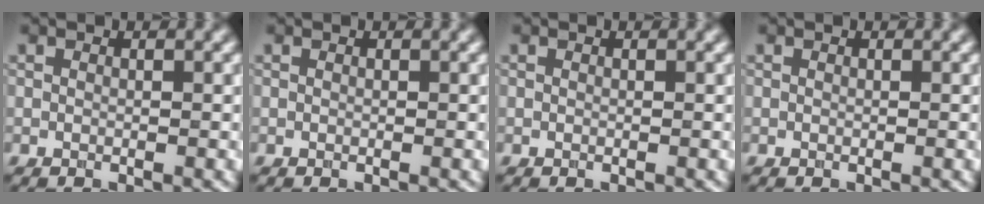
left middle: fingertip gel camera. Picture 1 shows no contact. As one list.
[{"total": 0.0}, {"total": 0.0}, {"total": 0.0}]